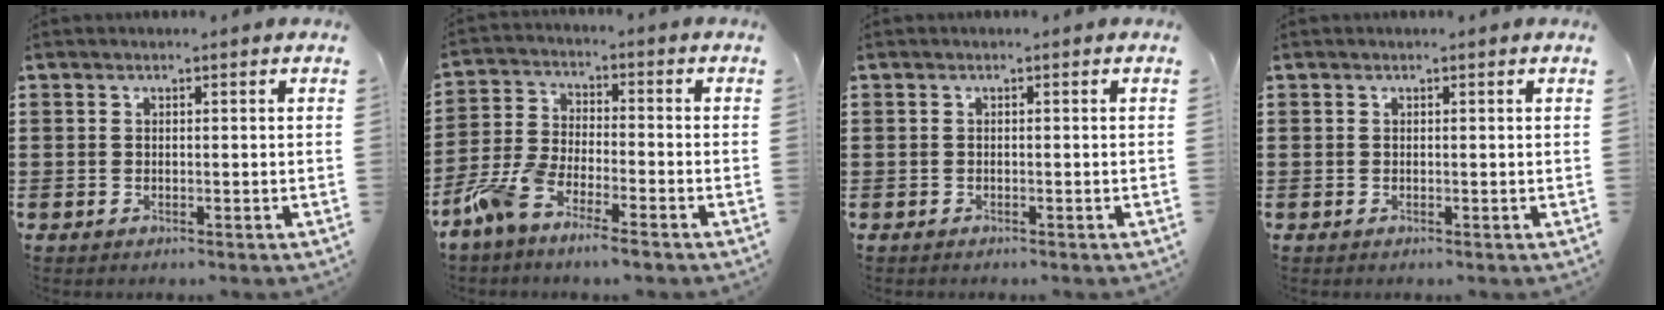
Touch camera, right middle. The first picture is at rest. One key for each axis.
{"total": 6.6, "fx": -5.5, "fy": 1.0, "fz": 3.4, "tx": -0.099, "ty": -0.010, "tz": -0.114}
{"total": 0.0}
{"total": 0.0}